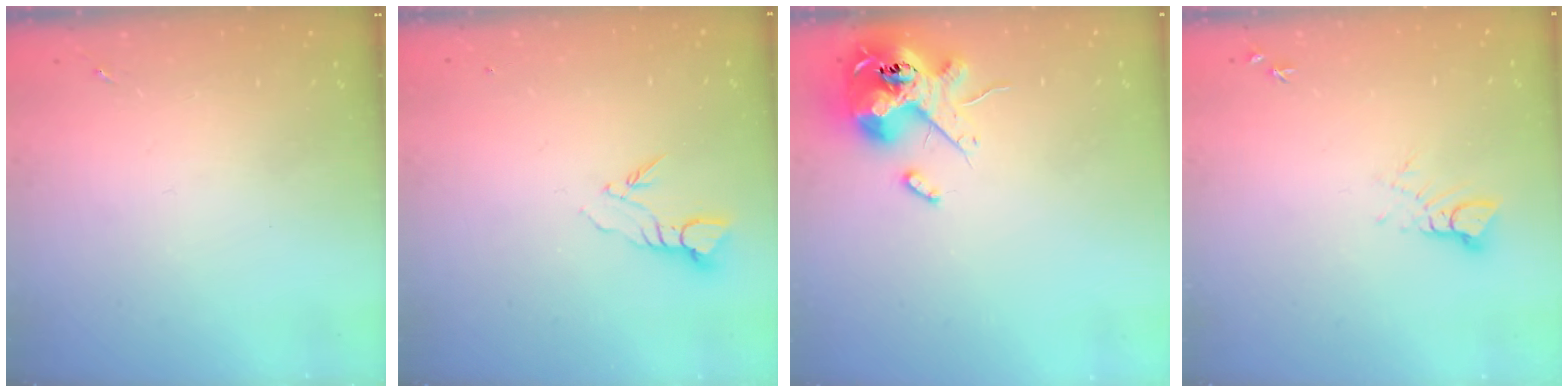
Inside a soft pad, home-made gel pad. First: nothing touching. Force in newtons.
{"total": 3.8, "press": 3.8, "slide": 0.2}
{"total": 13.8, "press": 13.6, "slide": 2.2}
{"total": 3.5, "press": 3.5, "slide": 0.2}